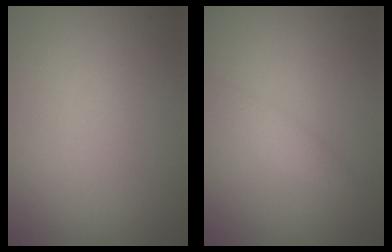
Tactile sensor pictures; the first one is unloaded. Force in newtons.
{"total": 1.7, "press": 1.7, "slide": 0.1}